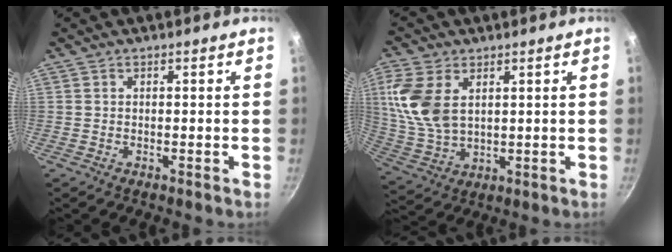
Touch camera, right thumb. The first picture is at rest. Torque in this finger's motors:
{"motor_torque": [0.11, 0.10, 1.15, 0.23, 0.33]}